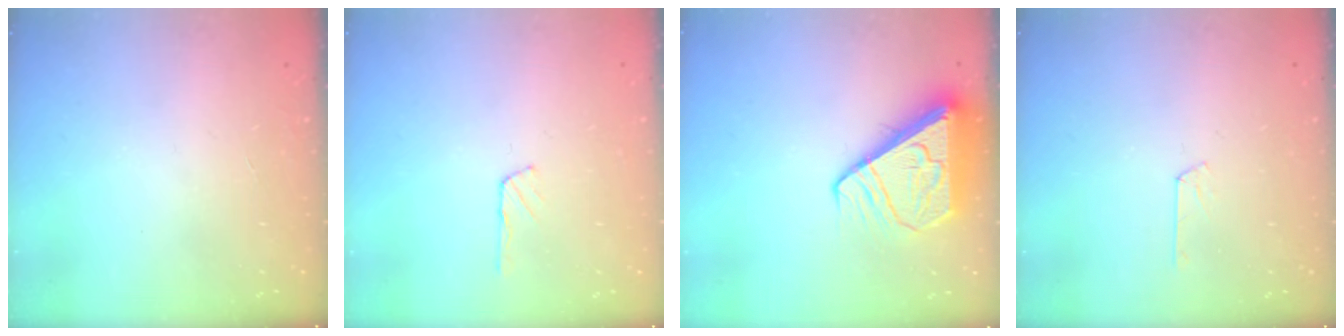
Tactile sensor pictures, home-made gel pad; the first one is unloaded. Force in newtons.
{"total": 2.3, "press": 2.3, "slide": 0.2}
{"total": 8.3, "press": 8.2, "slide": 1.1}
{"total": 2.9, "press": 2.9, "slide": 0.3}